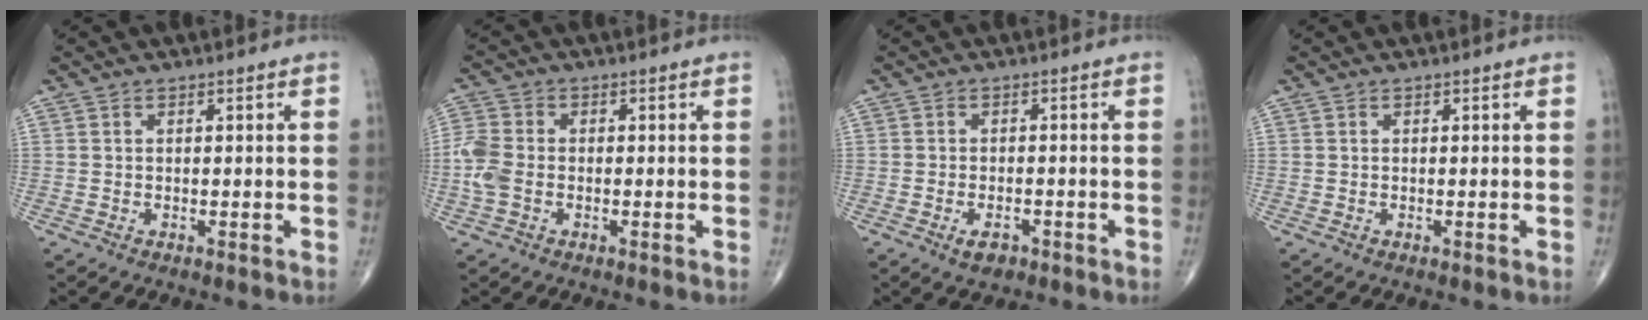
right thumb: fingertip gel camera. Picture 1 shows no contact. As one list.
[{"total": 5.5, "force": [-1.2, 3.9, 3.8], "torque": [-0.104, 0.008, -0.031]}, {"total": 3.1, "force": [-1.7, 1.7, 2.0], "torque": [-0.033, 0.004, -0.027]}, {"total": 0.0}]